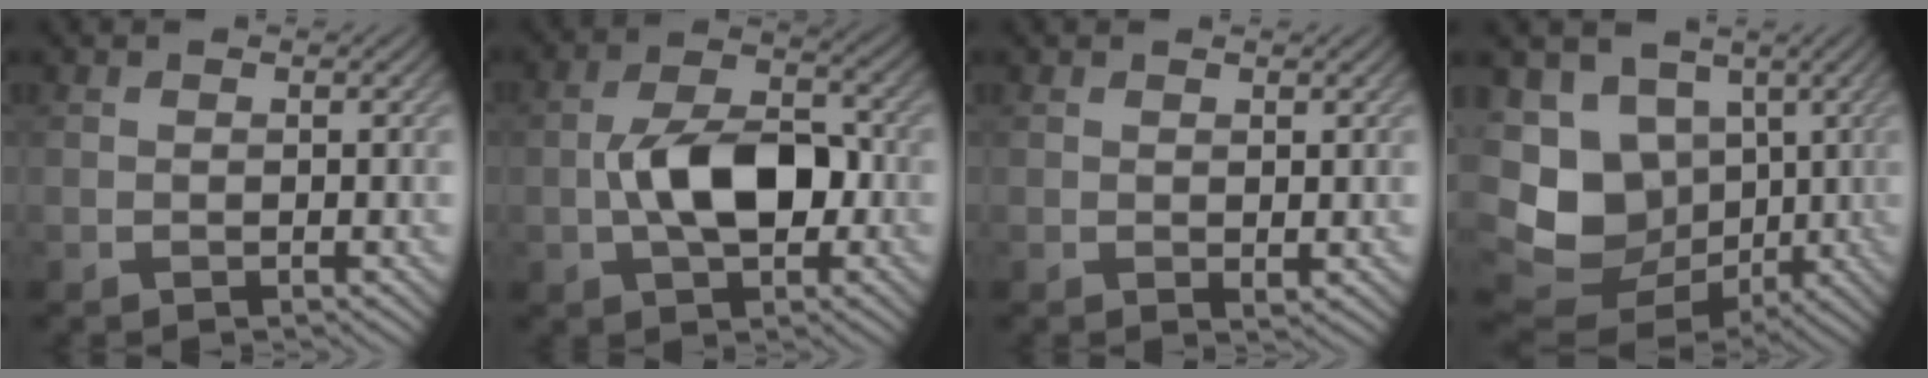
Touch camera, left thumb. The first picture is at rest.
{"total": 8.8, "force": [-1.1, 4.8, 7.2], "torque": [-0.140, 0.006, -0.024]}
{"total": 0.7, "force": [0.4, 0.3, 0.5], "torque": [-0.007, -0.005, 0.008]}
{"total": 14.6, "force": [-1.4, 11.9, 8.3], "torque": [-0.203, -0.027, -0.007]}